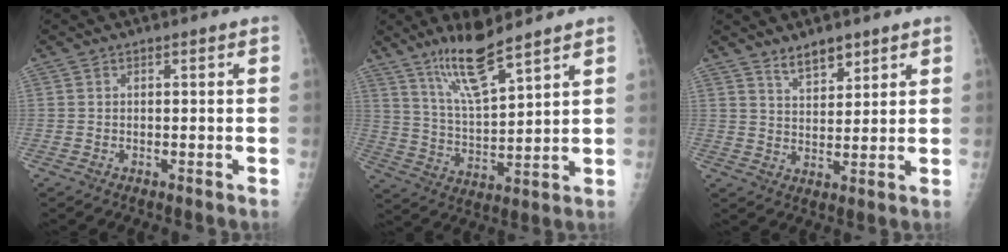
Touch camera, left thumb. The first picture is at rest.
{"total": 11.0, "force": [8.2, 1.7, 7.1], "torque": [-0.129, -0.057, 0.166]}
{"total": 5.1, "force": [3.9, 2.2, 2.4], "torque": [-0.023, -0.033, 0.071]}